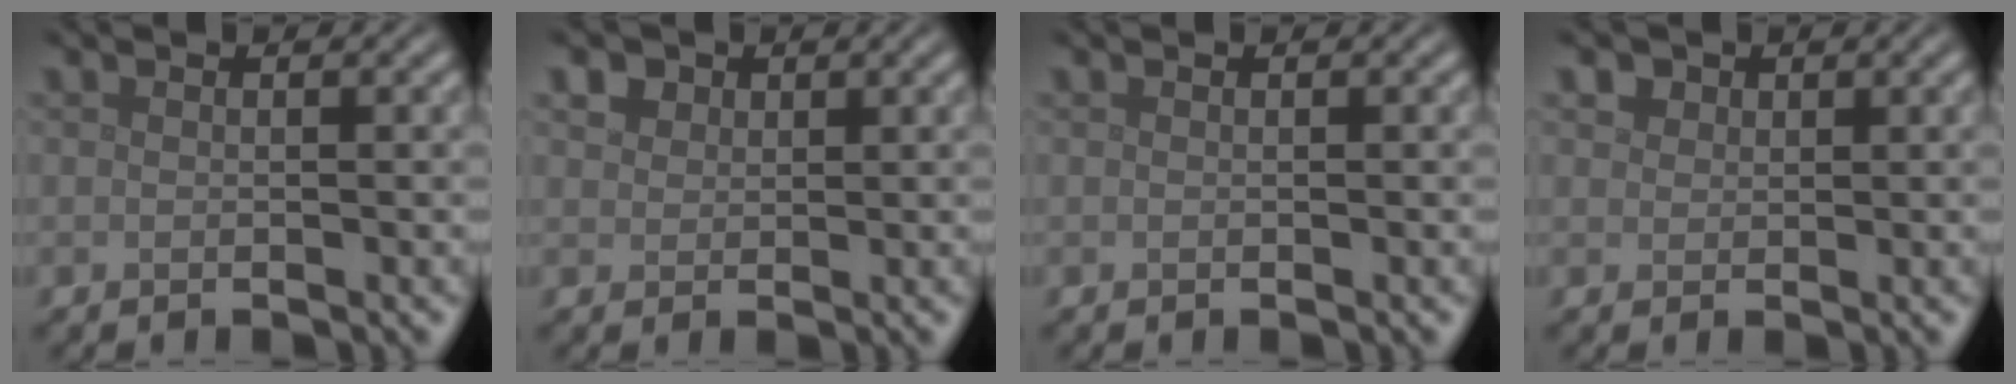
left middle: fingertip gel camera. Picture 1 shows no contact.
{"total": 2.7, "force": [1.7, 1.8, 1.0], "torque": [-0.028, 0.004, 0.024]}
{"total": 0.0}
{"total": 2.3, "force": [1.4, 1.6, 0.8], "torque": [-0.021, 0.001, 0.020]}